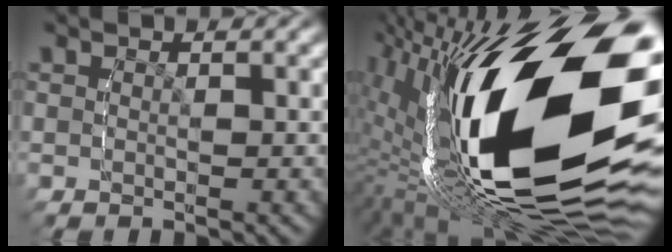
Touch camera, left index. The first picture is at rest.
{"total": 24.9, "force": [-4.1, 11.9, 21.4], "torque": [-0.348, -0.005, -0.056]}